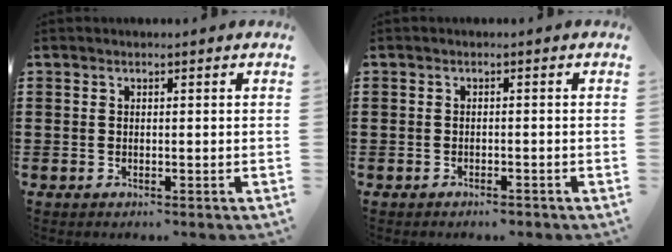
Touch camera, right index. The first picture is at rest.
{"total": 1.0, "force": [-1.0, 0.0, 0.2], "torque": [-0.009, -0.003, -0.020]}